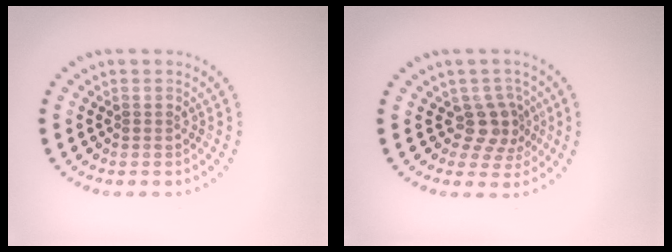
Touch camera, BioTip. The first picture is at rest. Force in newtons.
{"total": 2.9, "press": 2.2, "slide": 1.8}